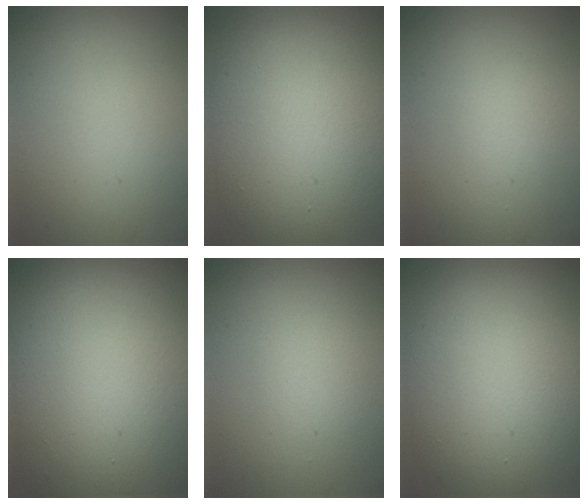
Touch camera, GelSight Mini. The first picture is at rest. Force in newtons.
{"total": 12.9, "press": 12.8, "slide": 1.3}
{"total": 1.1, "press": 1.1, "slide": 0.0}
{"total": 18.5, "press": 18.4, "slide": 1.2}
{"total": 1.5, "press": 1.5, "slide": 0.1}
{"total": 13.8, "press": 13.8, "slide": 0.7}